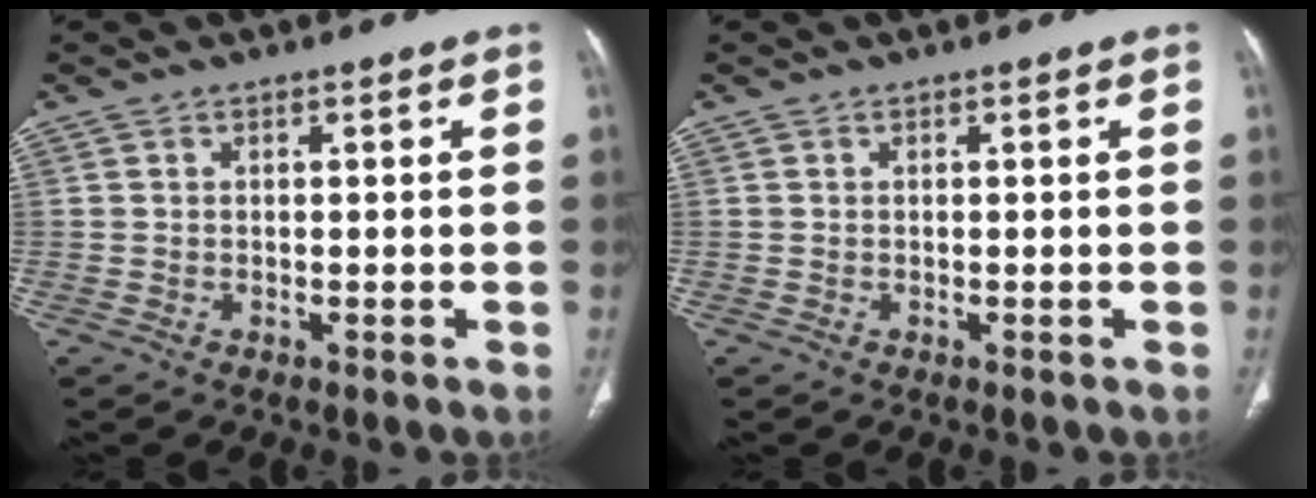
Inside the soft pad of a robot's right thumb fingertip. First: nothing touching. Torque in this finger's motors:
{"motor_torque": [-0.10, 0.10, -0.23, 0.23, 0.04]}